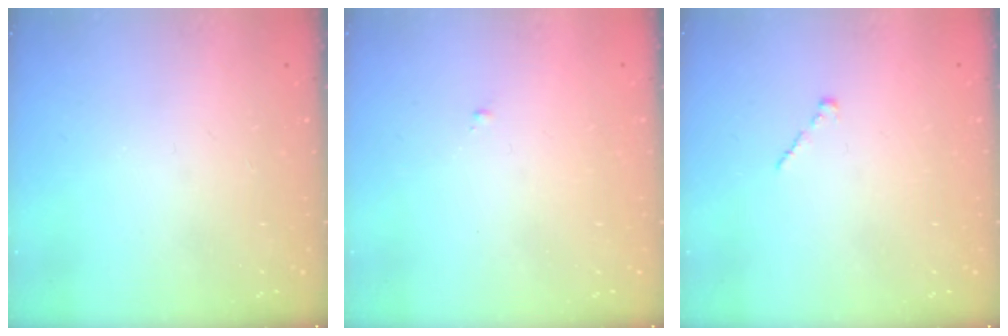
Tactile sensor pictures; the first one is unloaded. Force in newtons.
{"total": 0.6, "press": 0.6, "slide": 0.2}
{"total": 1.0, "press": 0.8, "slide": 0.5}